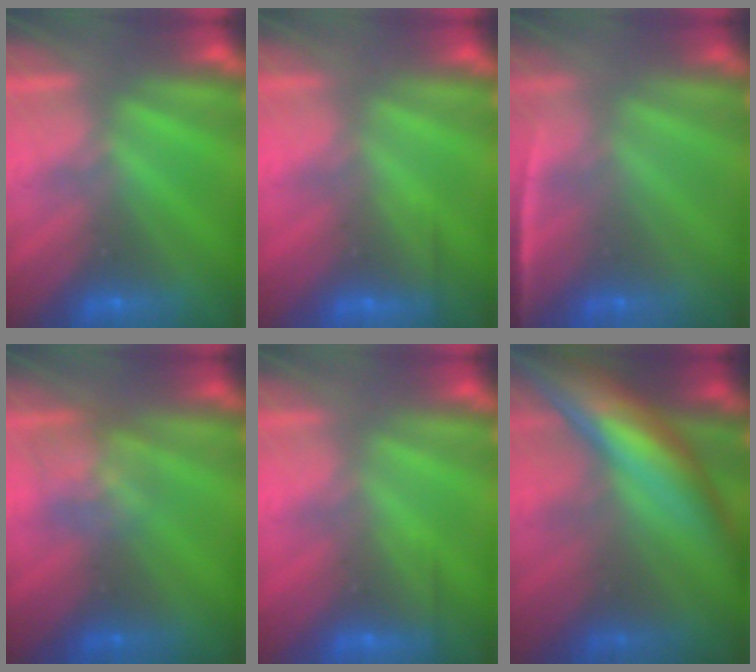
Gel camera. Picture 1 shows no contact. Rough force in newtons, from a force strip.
{"total": 2.5}
{"total": 1.4}
{"total": 2.8}
{"total": 2.5}
{"total": 8.1}